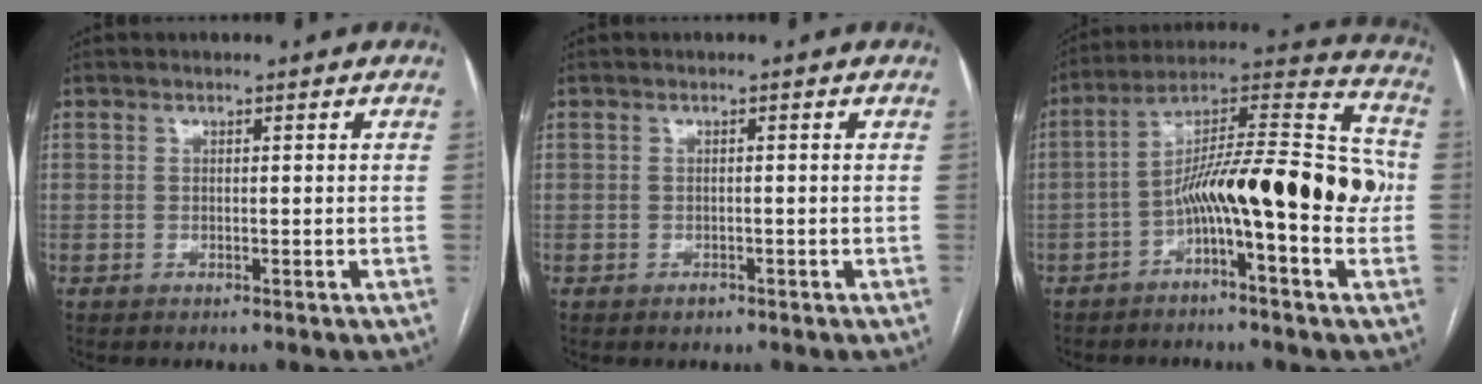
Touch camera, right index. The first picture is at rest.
{"total": 1.0, "force": [-0.8, 0.6, 0.5], "torque": [-0.006, 0.001, -0.008]}
{"total": 18.3, "force": [-3.3, 3.2, 17.7], "torque": [-0.282, 0.045, -0.057]}